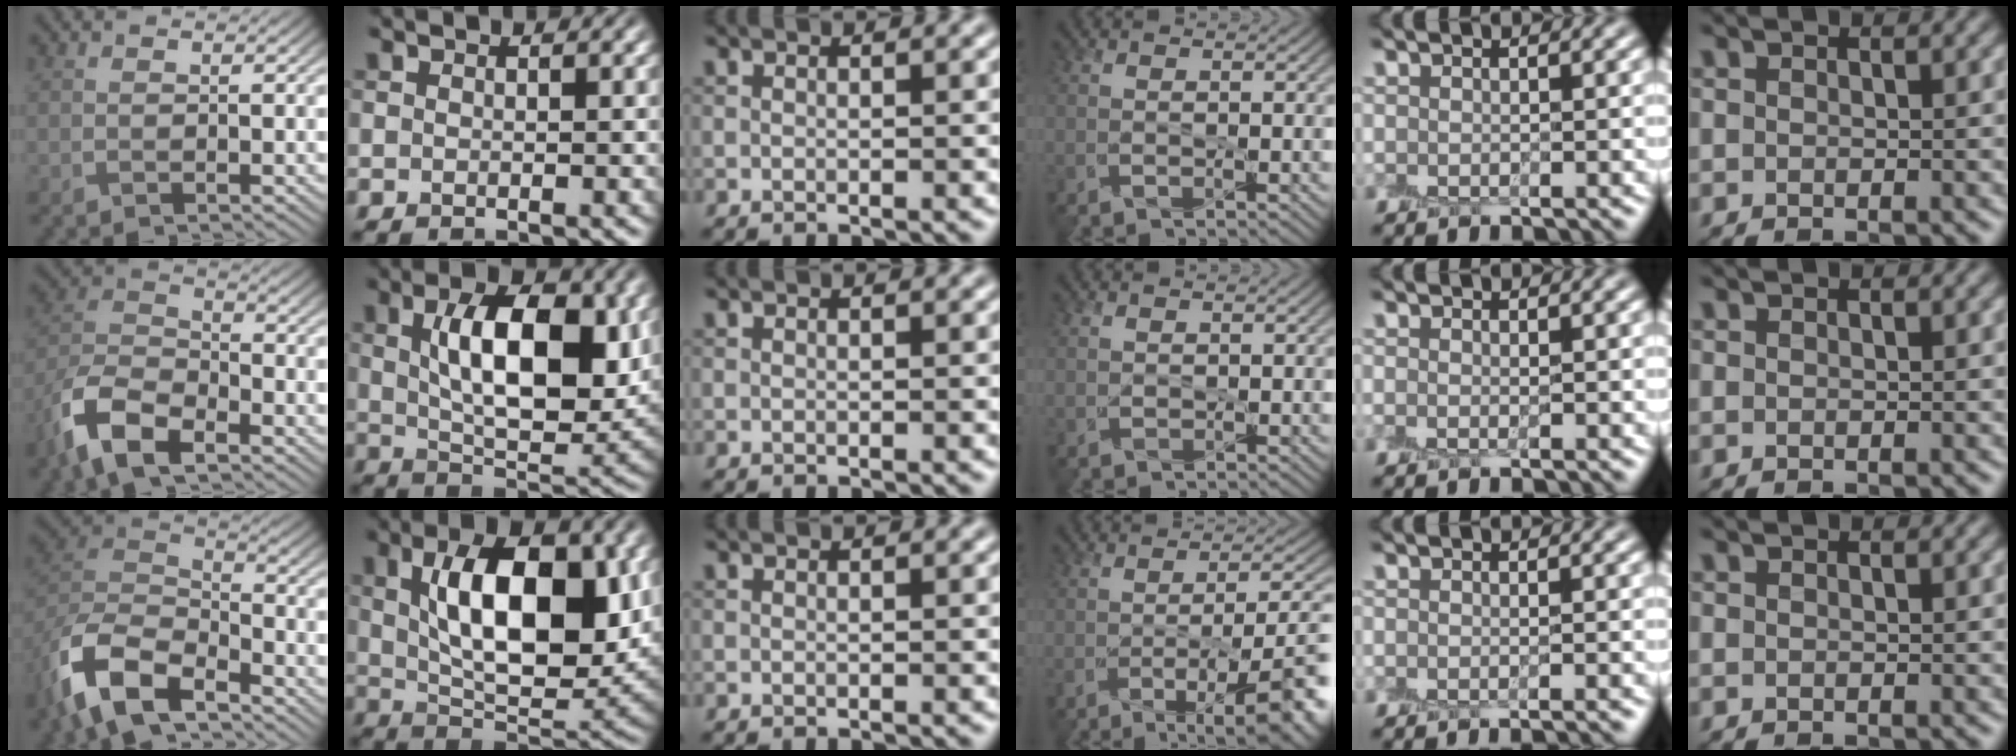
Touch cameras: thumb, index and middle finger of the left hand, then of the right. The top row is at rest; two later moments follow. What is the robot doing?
{"motion": "peel", "object": "shipping label"}